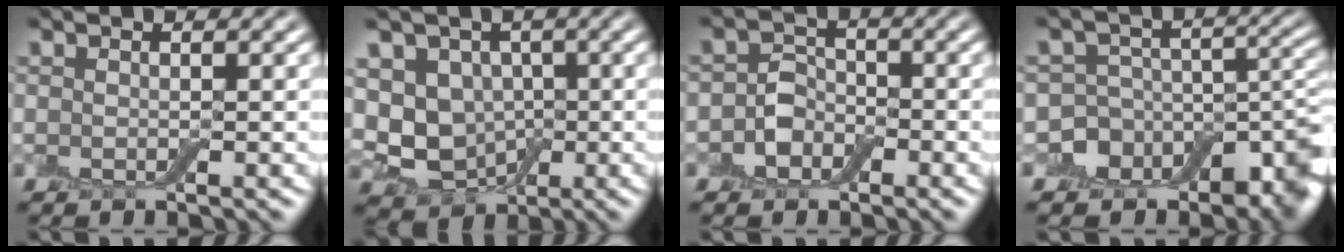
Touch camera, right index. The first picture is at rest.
{"total": 5.2, "force": [-0.6, 4.3, 2.9], "torque": [-0.050, 0.001, -0.015]}
{"total": 2.3, "force": [-1.1, 1.8, 0.9], "torque": [-0.013, 0.009, -0.023]}
{"total": 10.1, "force": [-5.6, 7.4, 3.9], "torque": [-0.061, -0.007, -0.075]}